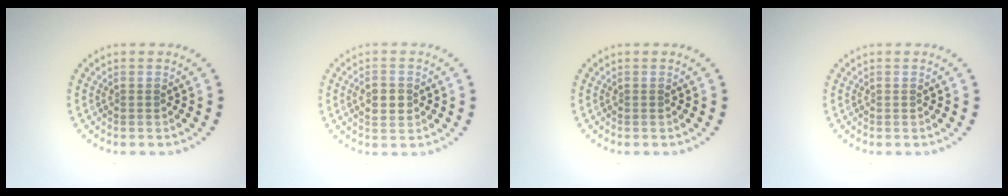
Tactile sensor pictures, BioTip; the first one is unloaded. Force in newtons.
{"total": 2.6, "press": 2.6, "slide": 0.0}
{"total": 0.0}
{"total": 0.0}